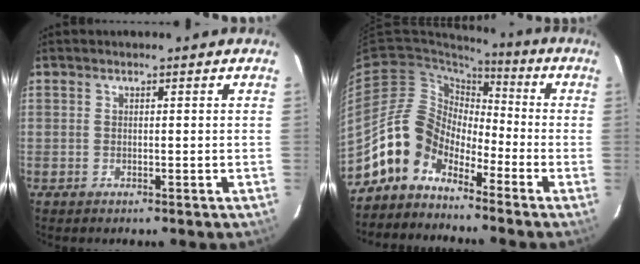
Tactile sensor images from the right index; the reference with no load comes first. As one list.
[{"total": 10.5, "force": [-7.6, 6.7, 2.9], "torque": [-0.059, 0.038, -0.158]}]